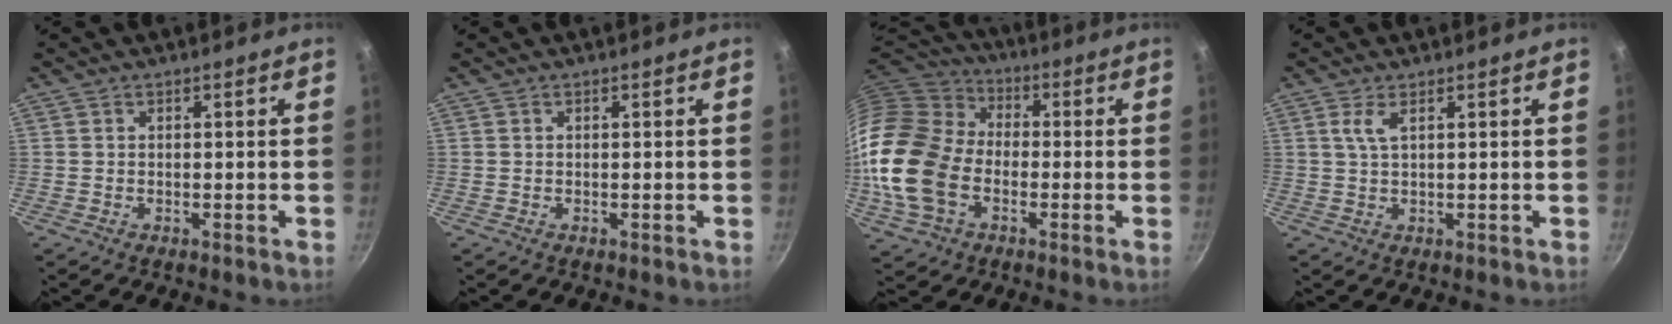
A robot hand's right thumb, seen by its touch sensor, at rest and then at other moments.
{"total": 0.0}
{"total": 22.2, "force": [-3.8, 15.9, 15.0], "torque": [-0.304, 0.035, -0.084]}
{"total": 2.7, "force": [1.1, 0.7, 2.3], "torque": [-0.052, -0.001, 0.026]}